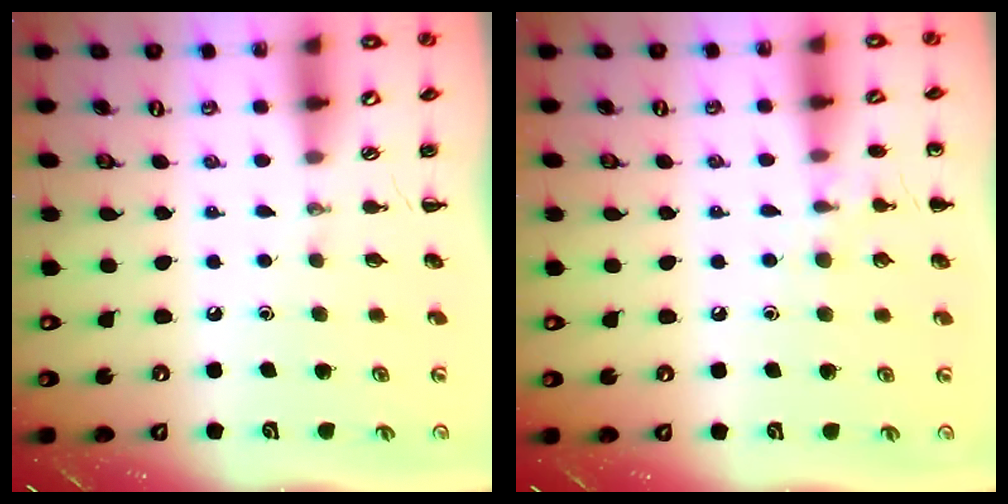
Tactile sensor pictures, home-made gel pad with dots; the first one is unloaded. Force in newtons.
{"total": 7.5, "press": 7.2, "slide": 2.2}